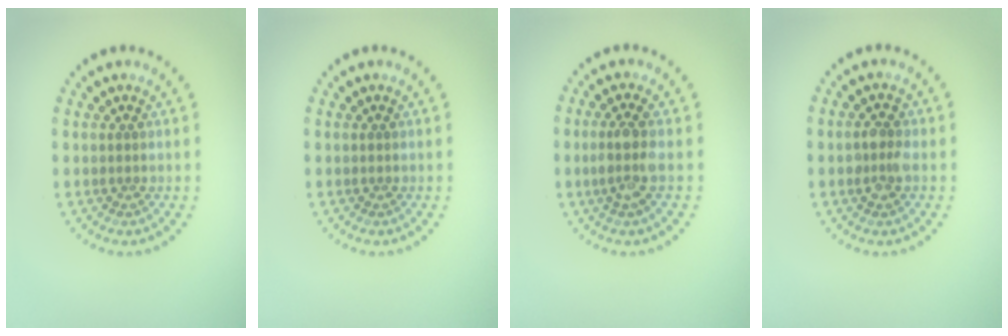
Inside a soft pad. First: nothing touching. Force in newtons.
{"total": 0.0}
{"total": 2.5, "press": 2.0, "slide": 1.5}
{"total": 2.0, "press": 2.0, "slide": 0.2}